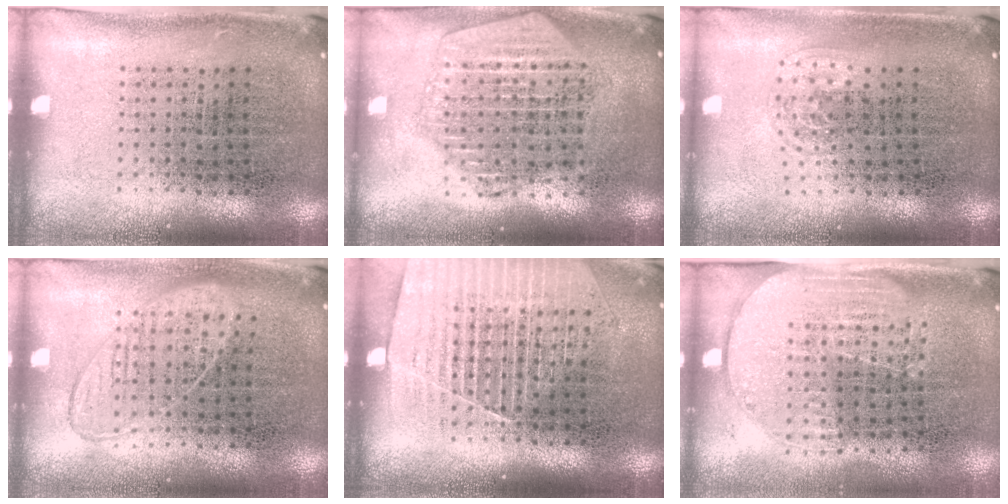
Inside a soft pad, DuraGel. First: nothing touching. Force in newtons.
{"total": 2.0, "press": 1.9, "slide": 0.8}
{"total": 0.9, "press": 0.7, "slide": 0.6}
{"total": 1.0, "press": 0.9, "slide": 0.4}
{"total": 1.6, "press": 1.5, "slide": 0.4}
{"total": 1.6, "press": 1.4, "slide": 0.8}